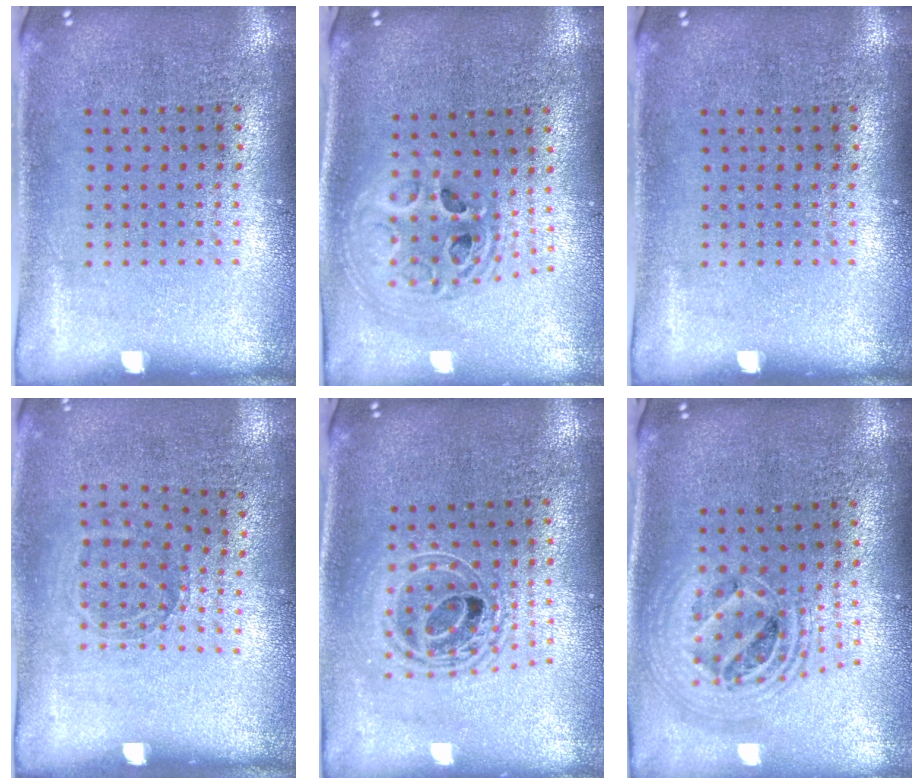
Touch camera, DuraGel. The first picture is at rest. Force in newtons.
{"total": 2.1, "press": 1.7, "slide": 1.2}
{"total": 0.0}
{"total": 1.1, "press": 0.9, "slide": 0.6}
{"total": 1.8, "press": 1.4, "slide": 1.1}
{"total": 2.3, "press": 1.7, "slide": 1.5}